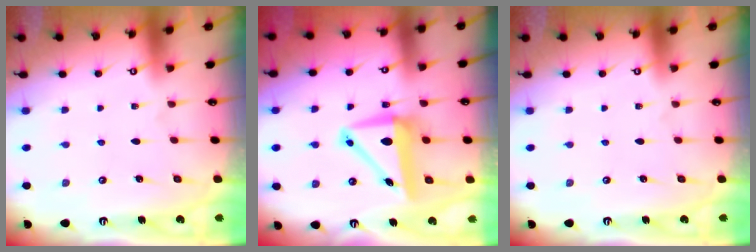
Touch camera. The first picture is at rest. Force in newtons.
{"total": 8.3, "press": 8.1, "slide": 1.9}
{"total": 0.0}